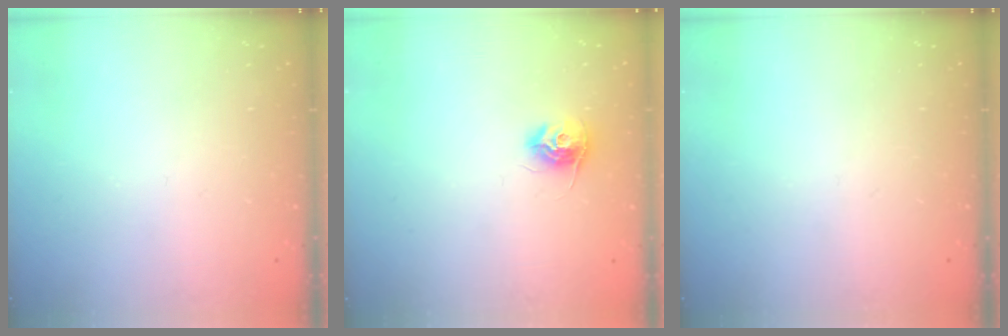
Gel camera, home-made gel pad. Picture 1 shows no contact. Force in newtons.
{"total": 9.5, "press": 9.5, "slide": 0.3}
{"total": 0.0}